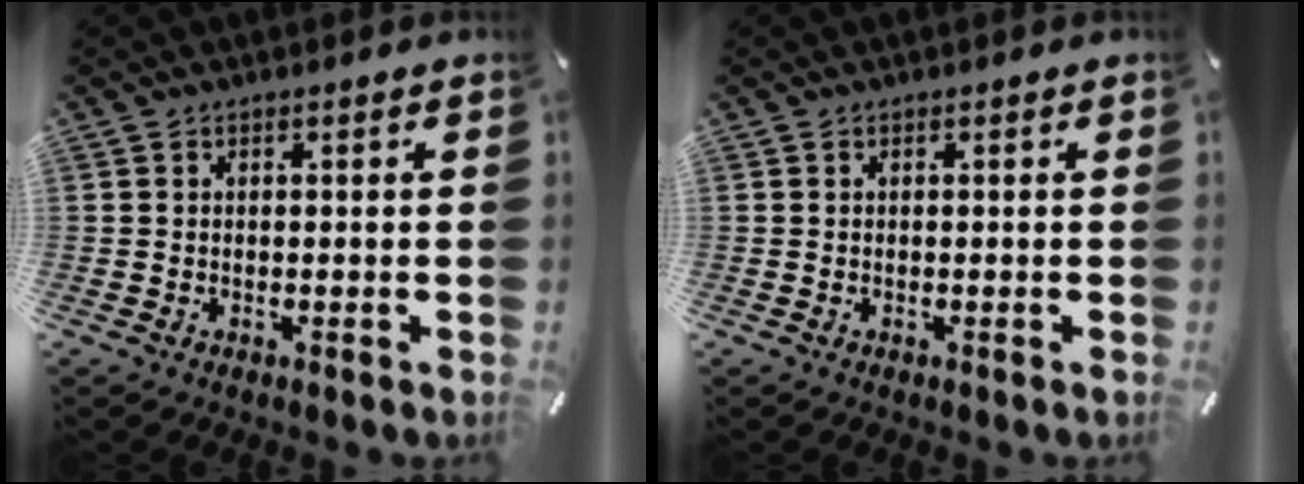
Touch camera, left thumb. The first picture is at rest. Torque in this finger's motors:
{"motor_torque": [0.00, 0.00, 0.16, -0.02, 0.00]}